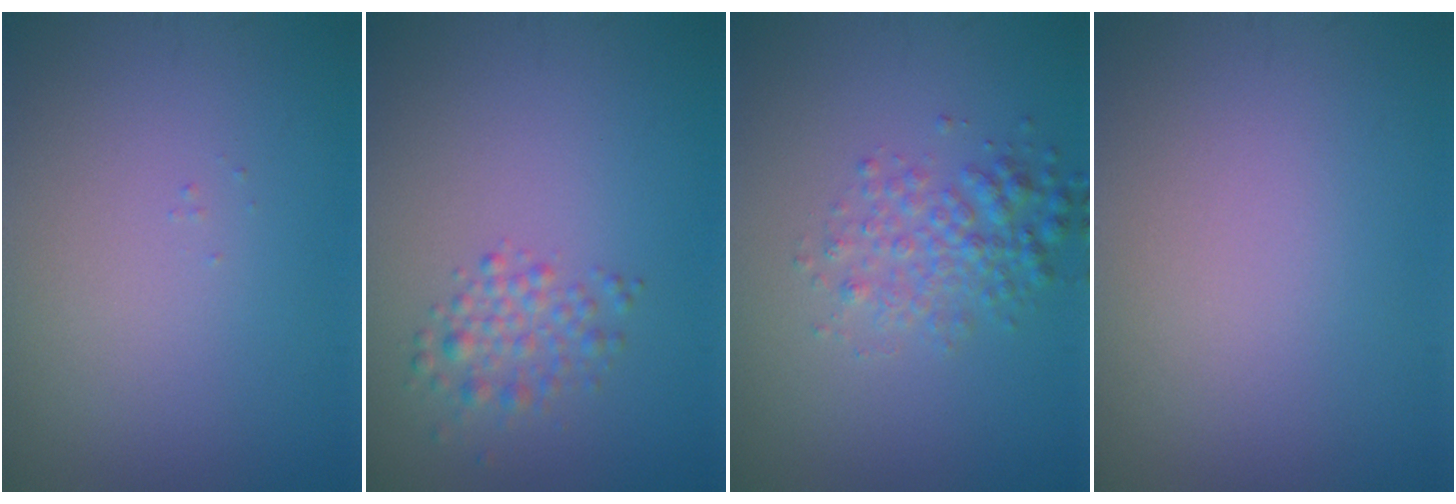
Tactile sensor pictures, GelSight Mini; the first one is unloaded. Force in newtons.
{"total": 2.2, "press": 2.2, "slide": 0.1}
{"total": 3.0, "press": 3.0, "slide": 0.1}
{"total": 0.0}